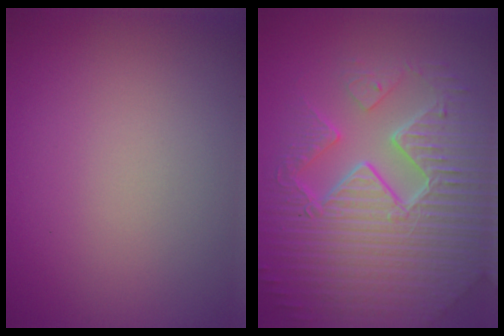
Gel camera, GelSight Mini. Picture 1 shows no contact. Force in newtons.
{"total": 11.3, "press": 7.2, "slide": 8.6}